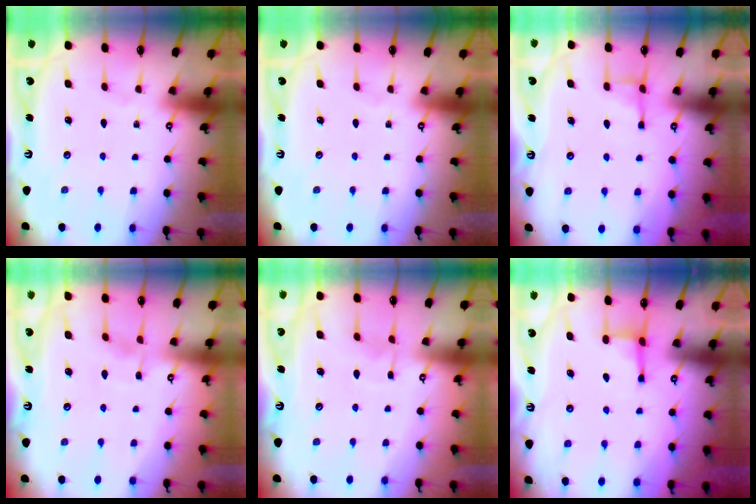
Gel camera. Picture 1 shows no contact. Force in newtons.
{"total": 0.0}
{"total": 4.3, "press": 4.2, "slide": 0.8}
{"total": 4.1, "press": 4.1, "slide": 0.5}
{"total": 5.2, "press": 5.2, "slide": 0.5}
{"total": 3.4, "press": 3.4, "slide": 0.5}